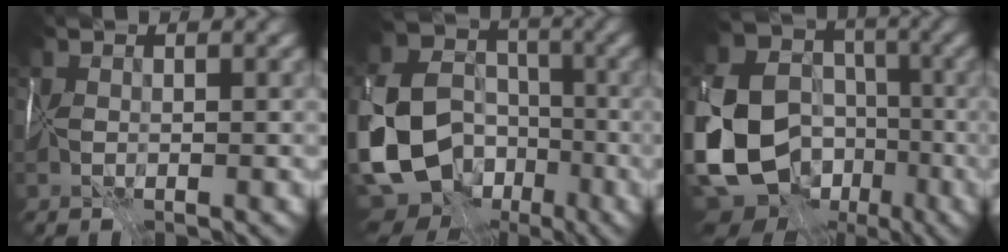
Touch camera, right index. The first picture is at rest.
{"total": 14.7, "force": [-5.5, 11.6, 7.2], "torque": [-0.164, -0.021, -0.096]}
{"total": 16.7, "force": [-5.0, 13.8, 8.0], "torque": [-0.200, -0.020, -0.096]}